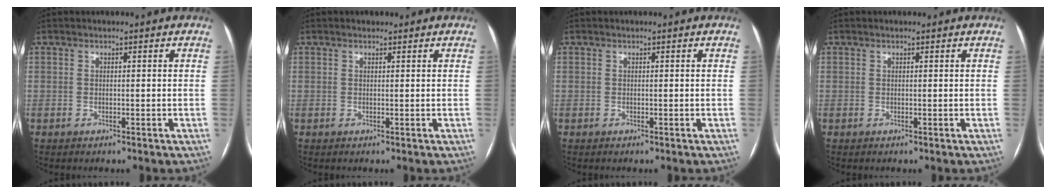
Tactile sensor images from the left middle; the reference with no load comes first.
{"total": 0.7, "force": [0.5, 0.4, 0.2], "torque": [-0.007, 0.005, 0.007]}
{"total": 0.0}
{"total": 0.0}